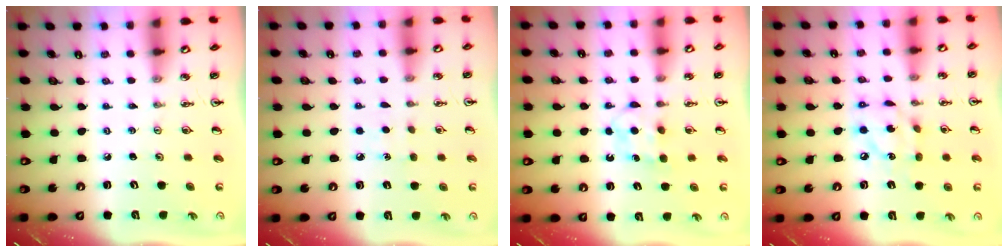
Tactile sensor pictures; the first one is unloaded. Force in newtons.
{"total": 4.0, "press": 4.0, "slide": 0.4}
{"total": 5.3, "press": 5.3, "slide": 0.7}
{"total": 10.6, "press": 10.6, "slide": 0.6}